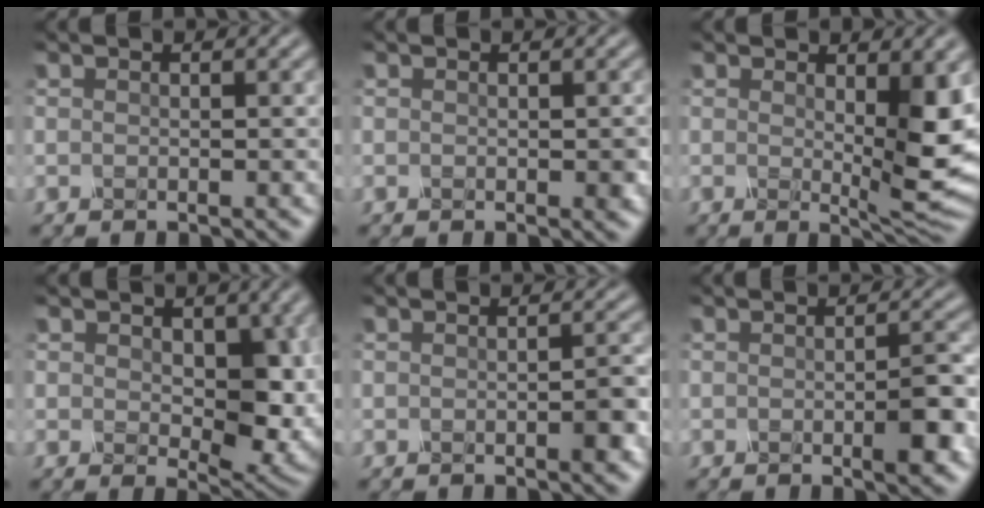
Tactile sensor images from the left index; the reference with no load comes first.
{"total": 0.8, "force": [-0.4, 0.0, 0.7], "torque": [-0.022, 0.001, 0.000]}
{"total": 7.2, "force": [0.2, 2.0, 6.9], "torque": [-0.119, -0.009, 0.013]}
{"total": 6.6, "force": [0.1, 3.9, 5.4], "torque": [-0.085, -0.007, 0.009]}
{"total": 2.0, "force": [-1.1, 0.3, 1.6], "torque": [-0.025, 0.004, -0.012]}
{"total": 3.0, "force": [-1.3, 0.4, 2.7], "torque": [-0.052, 0.001, -0.016]}